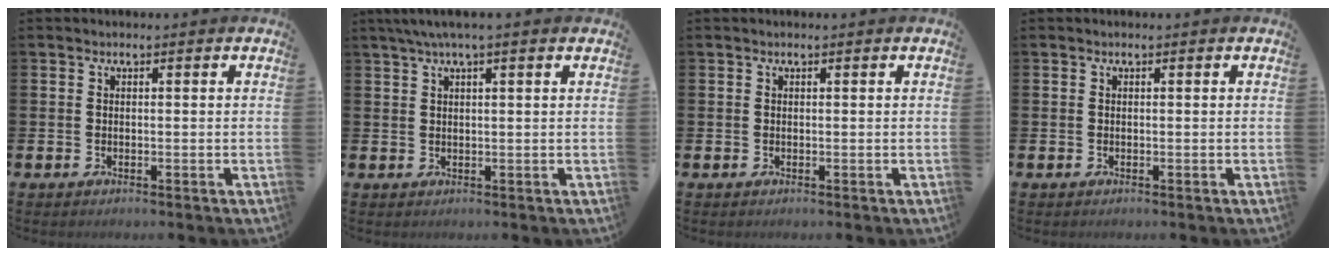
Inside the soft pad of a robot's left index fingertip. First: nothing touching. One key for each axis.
{"total": 3.0, "fx": 2.1, "fy": 0.1, "fz": 2.1, "tx": -0.048, "ty": 0.006, "tz": 0.037}
{"total": 0.0}
{"total": 0.0}